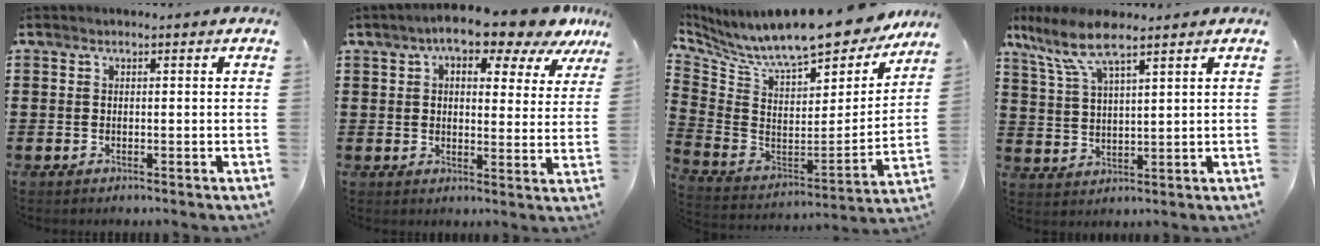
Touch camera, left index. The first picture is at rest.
{"total": 8.4, "force": [6.2, 2.5, 5.1], "torque": [-0.080, -0.028, 0.100]}
{"total": 12.1, "force": [10.6, 2.0, 5.6], "torque": [-0.132, -0.080, 0.176]}
{"total": 7.6, "force": [5.6, 1.3, 5.0], "torque": [-0.121, -0.017, 0.096]}